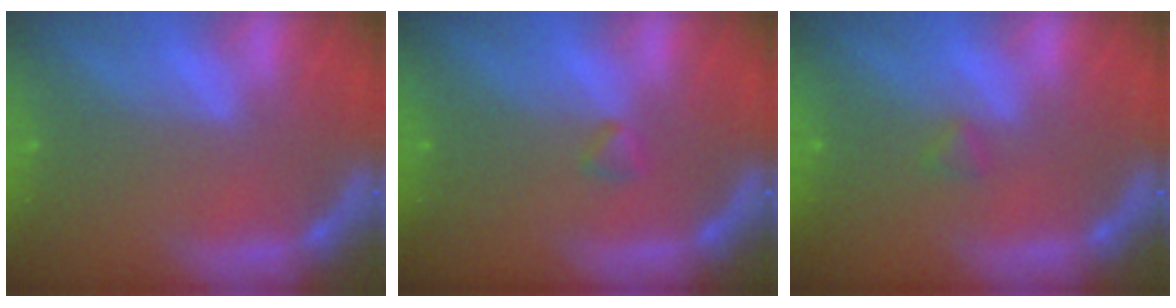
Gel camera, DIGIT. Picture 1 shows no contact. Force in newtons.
{"total": 0.9}
{"total": 0.9}